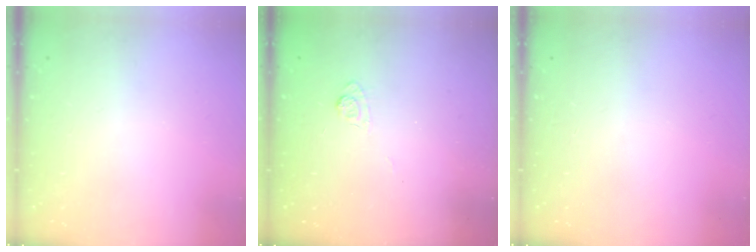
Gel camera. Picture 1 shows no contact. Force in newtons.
{"total": 3.3, "press": 3.0, "slide": 1.4}
{"total": 0.0}